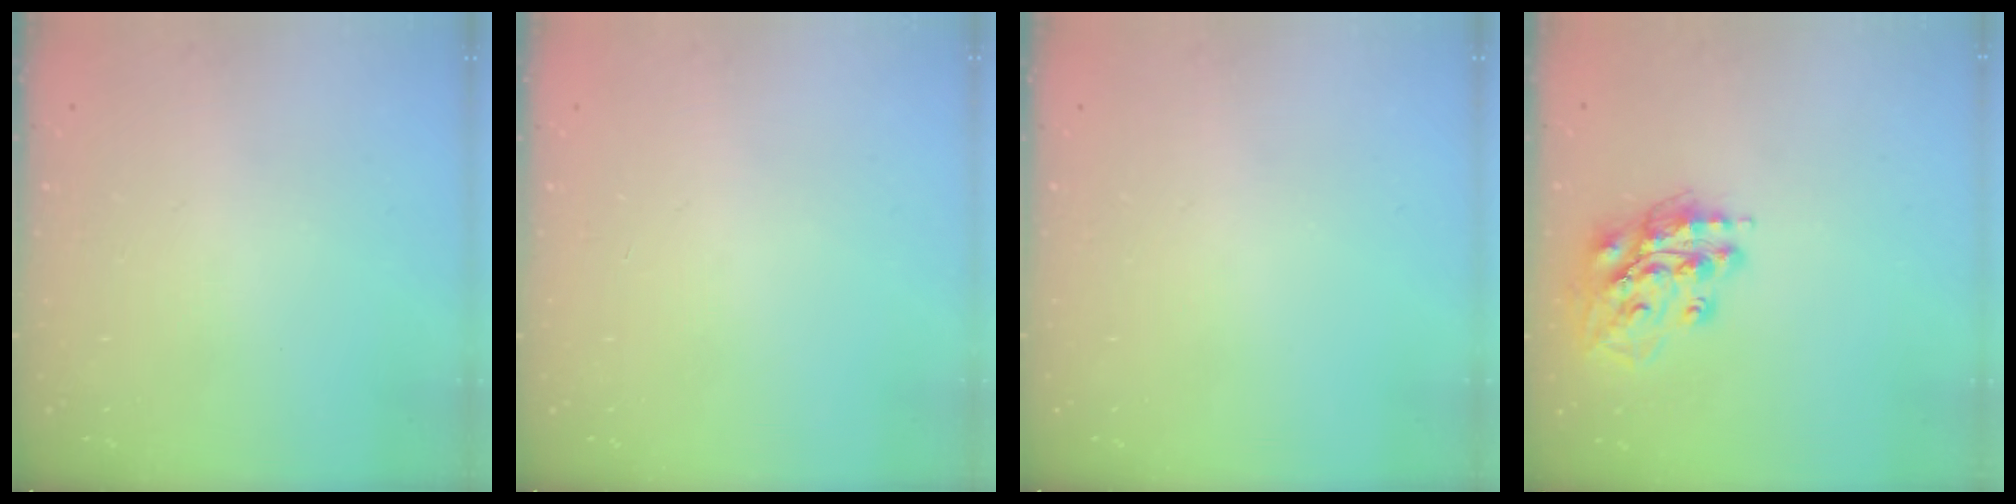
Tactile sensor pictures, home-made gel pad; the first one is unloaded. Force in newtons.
{"total": 0.0}
{"total": 0.0}
{"total": 15.4, "press": 15.3, "slide": 1.9}